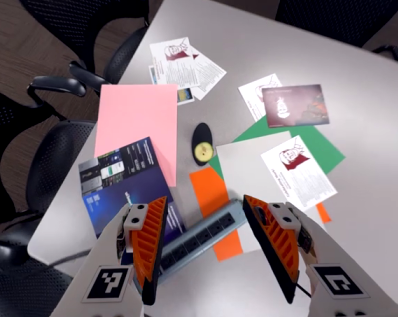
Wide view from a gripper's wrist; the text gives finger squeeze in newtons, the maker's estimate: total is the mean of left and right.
{"total": 0.0}